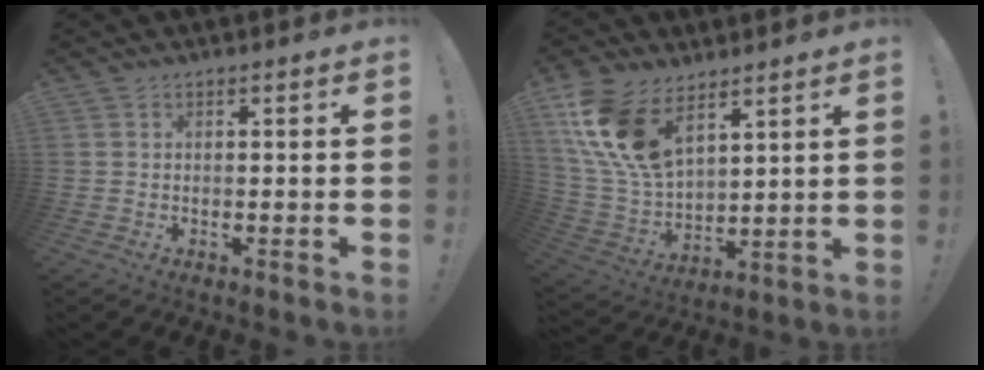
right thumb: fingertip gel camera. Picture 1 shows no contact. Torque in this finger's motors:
{"motor_torque": [0.52, 1.46, 1.75, 0.99, 0.17]}